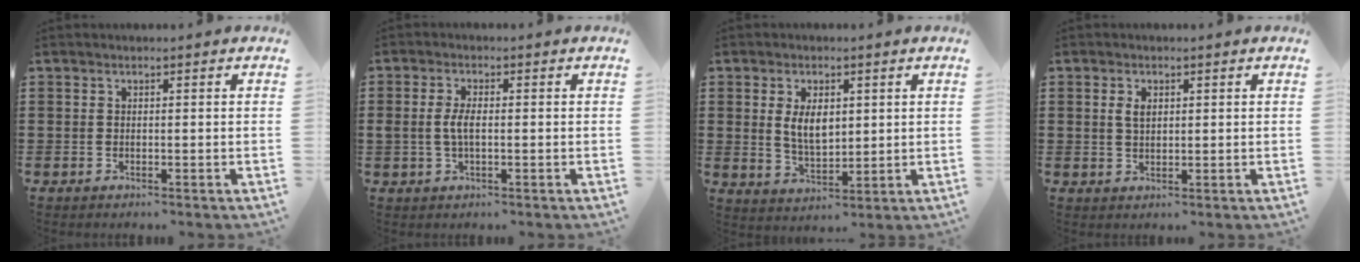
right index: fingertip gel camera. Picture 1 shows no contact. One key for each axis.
{"total": 3.3, "fx": -0.2, "fy": 1.3, "fz": 3.0, "tx": -0.072, "ty": -0.003, "tz": -0.009}
{"total": 5.3, "fx": 1.1, "fy": 2.9, "fz": 4.3, "tx": -0.083, "ty": 0.005, "tz": 0.017}
{"total": 2.2, "fx": 0.7, "fy": 1.2, "fz": 1.7, "tx": -0.038, "ty": 0.005, "tz": 0.011}